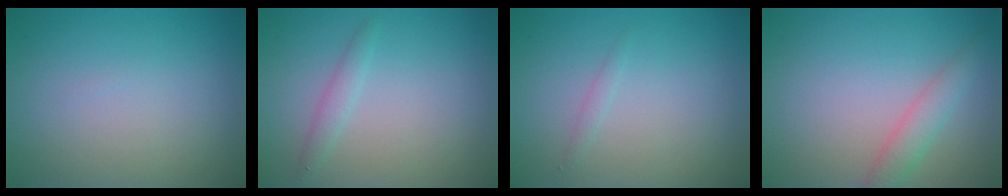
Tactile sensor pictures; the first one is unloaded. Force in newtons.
{"total": 1.2, "press": 1.2, "slide": 0.0}
{"total": 0.6, "press": 0.6, "slide": 0.0}
{"total": 2.4, "press": 2.4, "slide": 0.1}